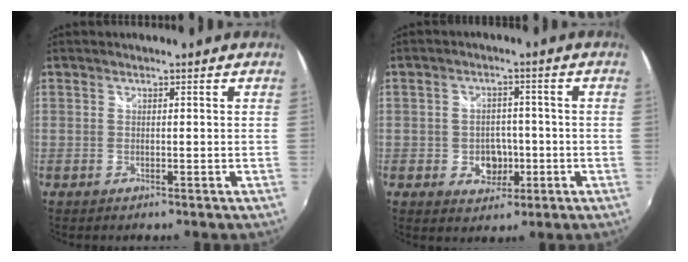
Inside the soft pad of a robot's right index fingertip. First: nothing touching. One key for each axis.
{"total": 5.6, "fx": -1.5, "fy": 4.7, "fz": 2.7, "tx": -0.055, "ty": 0.005, "tz": -0.014}